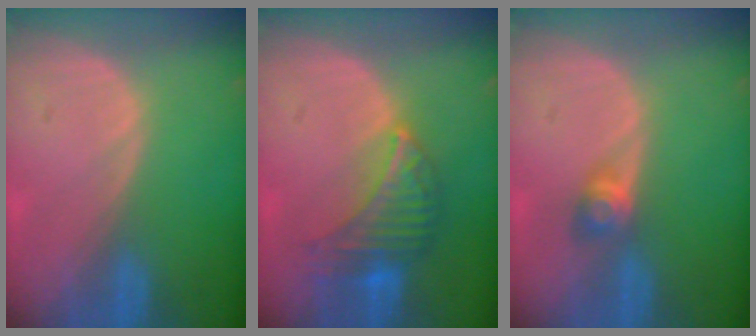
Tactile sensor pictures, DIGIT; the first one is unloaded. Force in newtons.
{"total": 7.1, "press": 6.7, "slide": 2.2}
{"total": 3.0, "press": 2.6, "slide": 1.5}